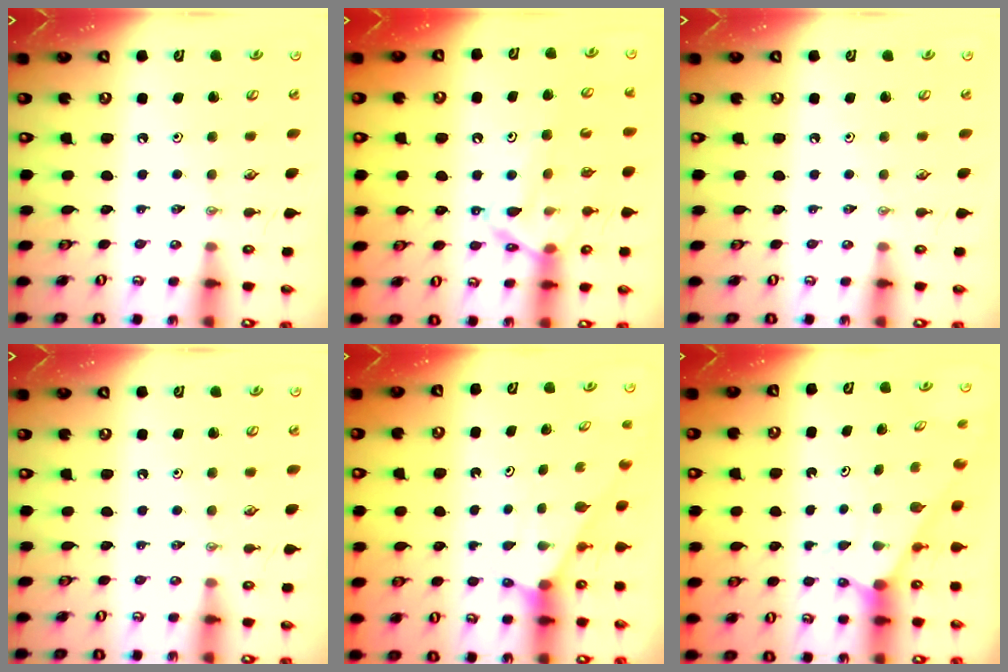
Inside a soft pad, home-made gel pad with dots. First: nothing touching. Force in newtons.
{"total": 14.5, "press": 14.5, "slide": 0.8}
{"total": 0.0}
{"total": 0.0}
{"total": 2.9, "press": 2.9, "slide": 0.2}
{"total": 2.4, "press": 2.4, "slide": 0.2}